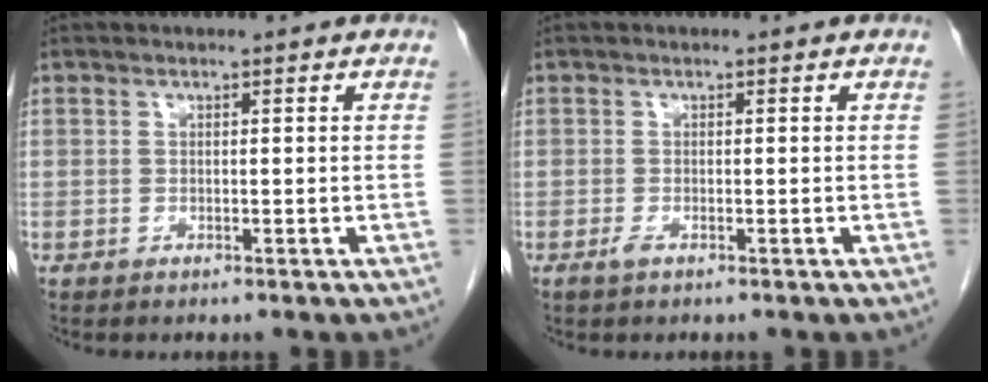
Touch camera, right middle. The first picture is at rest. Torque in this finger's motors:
{"motor_torque": [0.63, -0.24, 0.07, 0.02]}